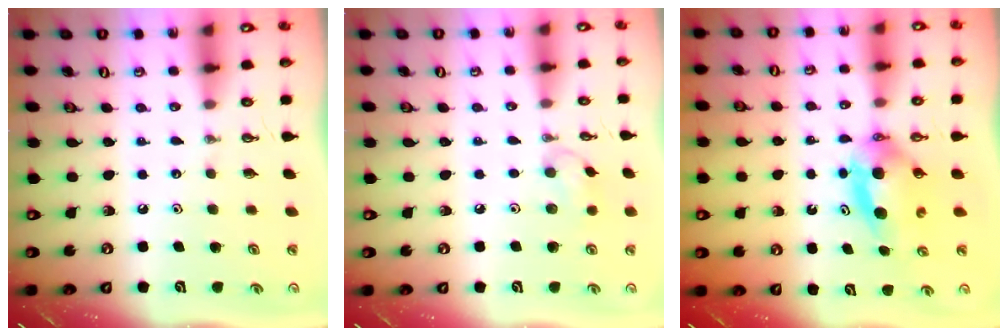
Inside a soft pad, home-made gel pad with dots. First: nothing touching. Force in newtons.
{"total": 7.7, "press": 7.1, "slide": 3.2}
{"total": 6.6, "press": 6.2, "slide": 2.5}